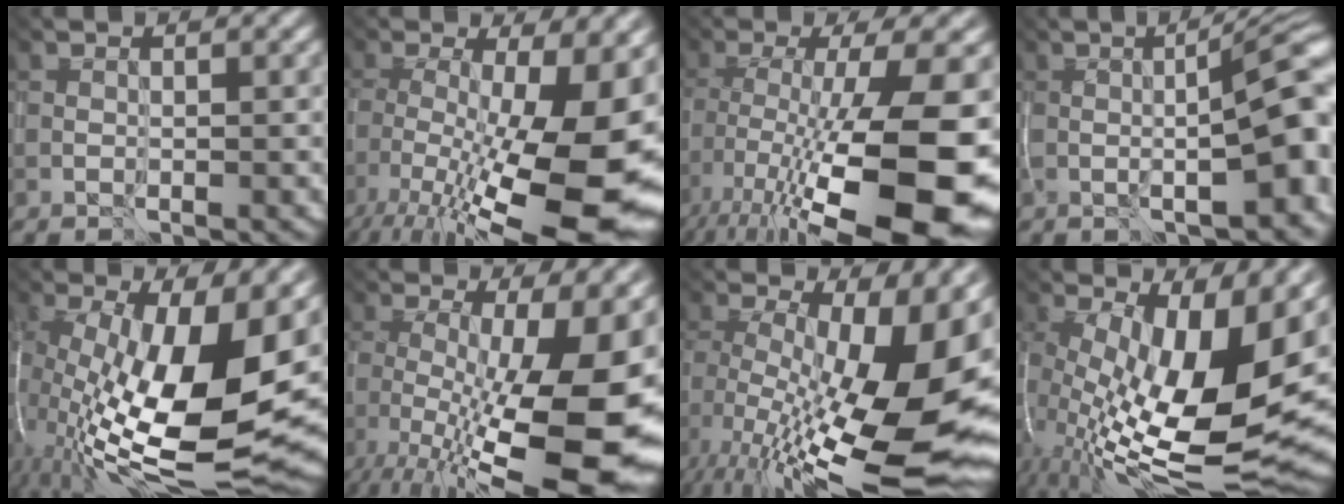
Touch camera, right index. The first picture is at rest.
{"total": 18.1, "force": [-6.5, 7.5, 15.2], "torque": [-0.236, -0.036, -0.063]}
{"total": 17.2, "force": [-7.0, 5.7, 14.6], "torque": [-0.243, -0.006, -0.089]}
{"total": 7.2, "force": [-1.3, 0.6, 7.1], "torque": [-0.085, 0.002, 0.002]}
{"total": 15.9, "force": [-0.4, 6.5, 14.5], "torque": [-0.259, -0.018, 0.022]}
{"total": 16.8, "force": [-4.8, 6.7, 14.7], "torque": [-0.220, -0.026, -0.043]}
{"total": 16.5, "force": [-2.8, 7.5, 14.4], "torque": [-0.195, -0.007, -0.013]}
{"total": 14.9, "force": [0.8, 6.7, 13.3], "torque": [-0.228, -0.013, 0.042]}